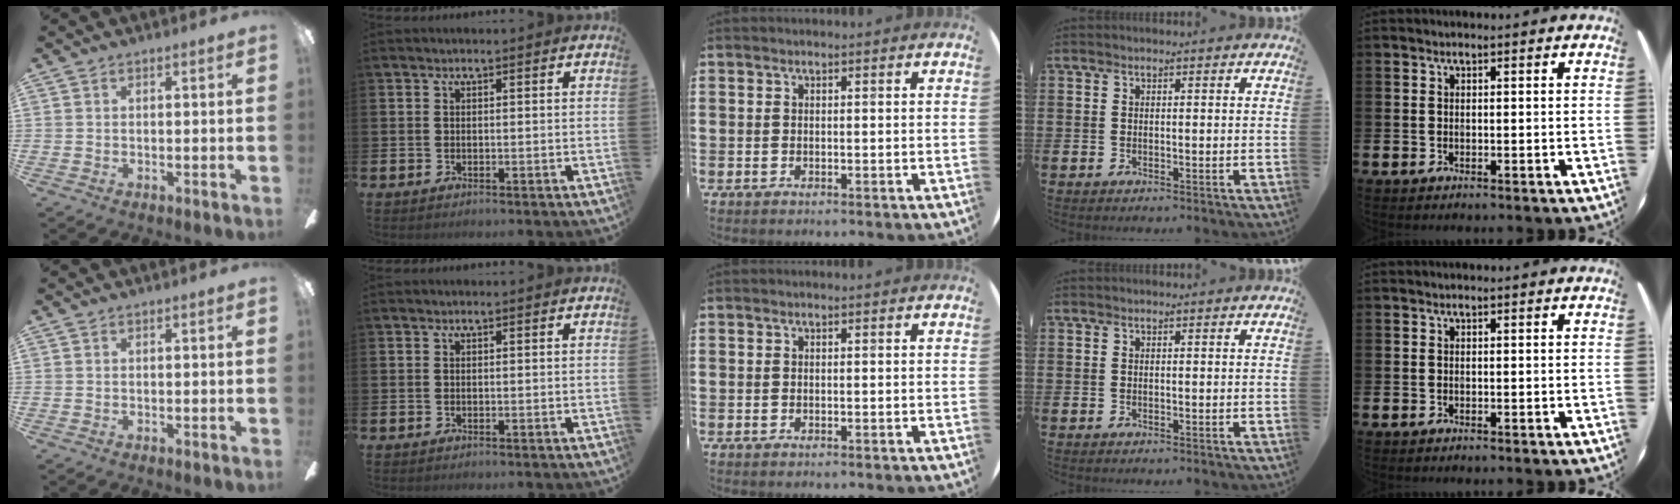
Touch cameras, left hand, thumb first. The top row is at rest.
{}